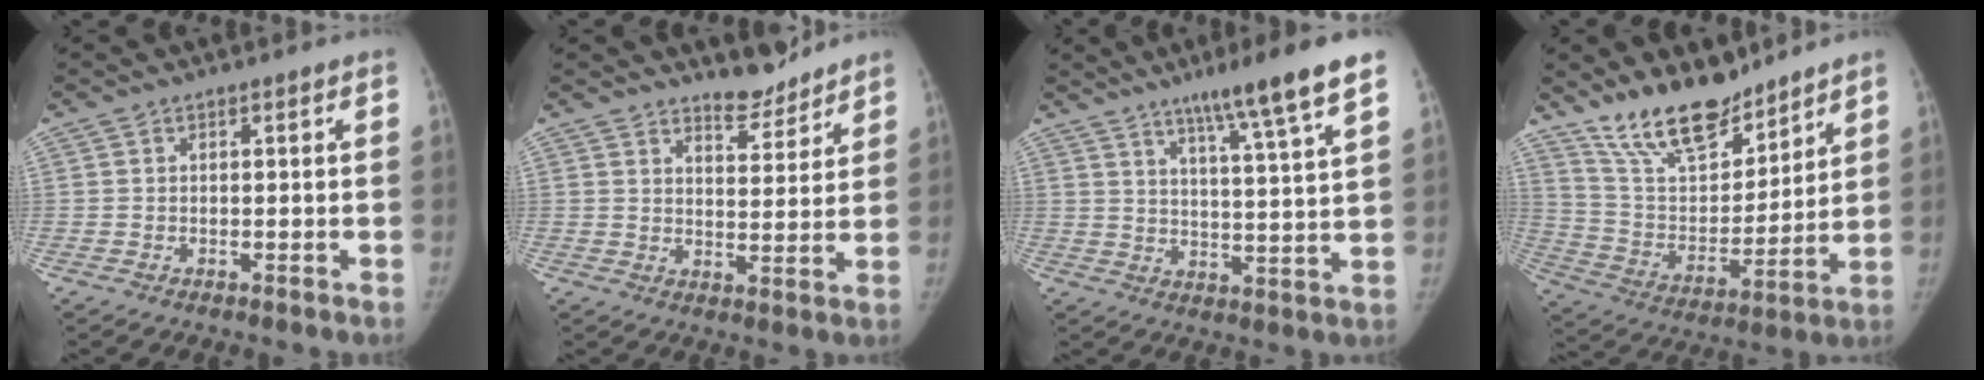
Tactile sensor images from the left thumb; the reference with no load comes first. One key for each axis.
{"total": 5.9, "fx": 5.4, "fy": 1.7, "fz": 1.4, "tx": -0.001, "ty": -0.049, "tz": 0.090}
{"total": 12.8, "fx": 8.6, "fy": 0.1, "fz": 9.5, "tx": -0.146, "ty": -0.039, "tz": 0.131}
{"total": 16.4, "fx": 13.2, "fy": 6.4, "fz": 7.3, "tx": -0.089, "ty": -0.078, "tz": 0.245}